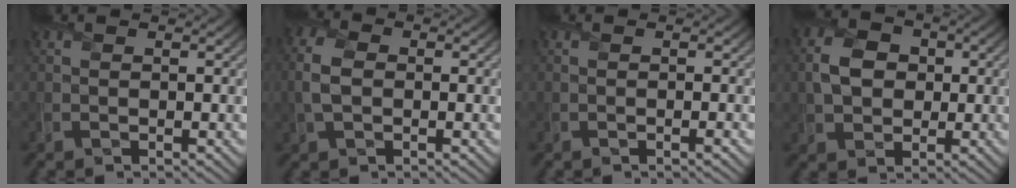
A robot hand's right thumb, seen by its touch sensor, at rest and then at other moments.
{"total": 4.5, "force": [-0.2, 3.1, 3.3], "torque": [-0.092, 0.004, -0.011]}
{"total": 0.8, "force": [-0.3, 0.0, 0.7], "torque": [-0.012, 0.002, -0.006]}
{"total": 5.8, "force": [0.3, 4.5, 3.7], "torque": [-0.086, 0.005, 0.000]}